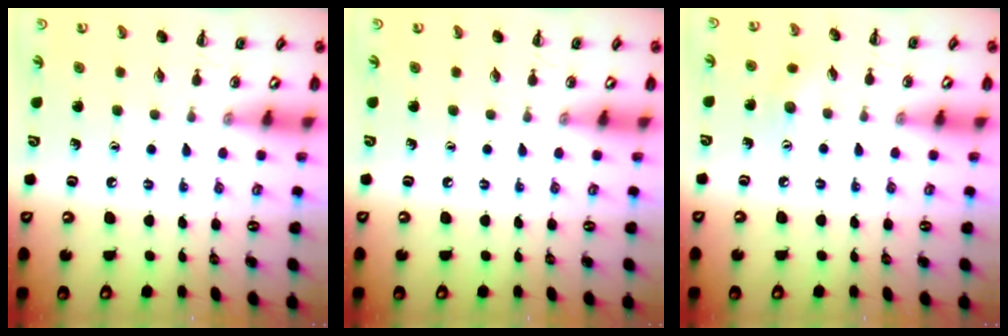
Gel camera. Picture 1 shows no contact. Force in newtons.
{"total": 0.0}
{"total": 4.9, "press": 4.8, "slide": 1.0}